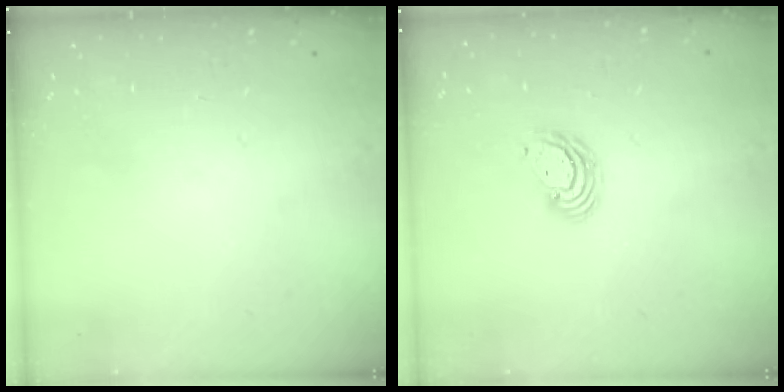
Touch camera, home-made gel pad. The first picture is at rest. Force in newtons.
{"total": 4.9, "press": 4.9, "slide": 0.2}